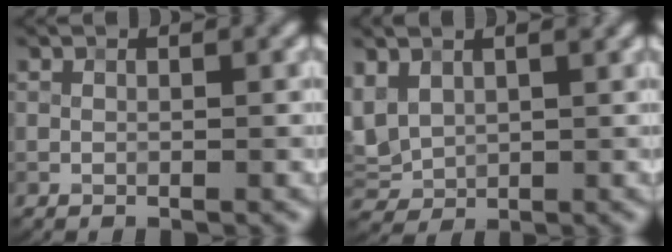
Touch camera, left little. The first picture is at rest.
{"total": 3.8, "force": [1.7, 2.8, 2.1], "torque": [-0.057, 0.003, 0.038]}